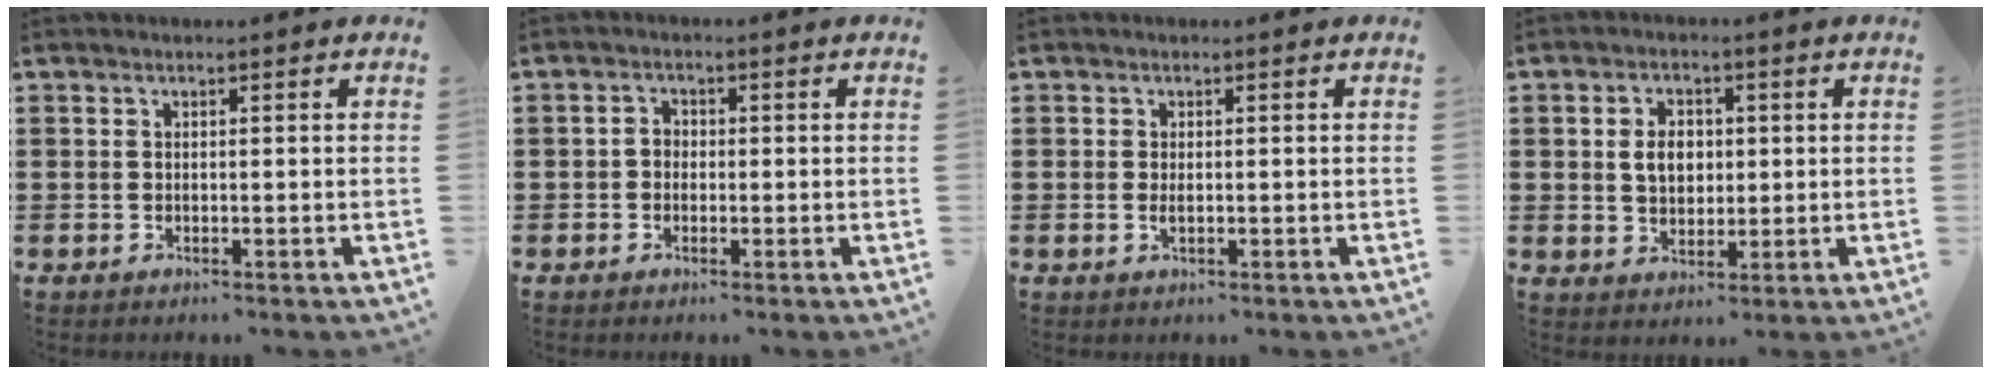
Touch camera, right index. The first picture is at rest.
{"total": 1.6, "force": [-0.6, 1.3, 0.7], "torque": [-0.016, 0.004, -0.013]}
{"total": 1.0, "force": [0.0, 0.3, 0.9], "torque": [-0.024, -0.002, -0.002]}
{"total": 4.5, "force": [0.4, 3.3, 3.1], "torque": [-0.060, 0.011, 0.002]}